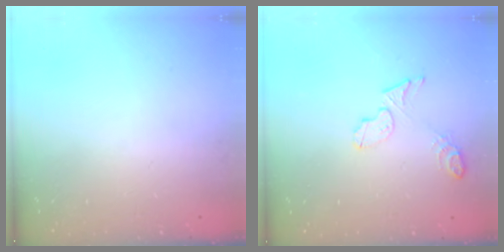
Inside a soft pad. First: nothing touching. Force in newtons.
{"total": 6.9, "press": 6.9, "slide": 0.5}